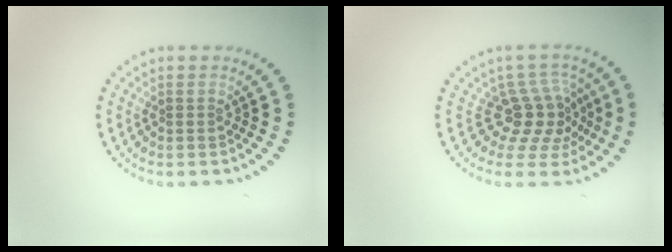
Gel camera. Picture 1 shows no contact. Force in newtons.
{"total": 3.9, "press": 2.8, "slide": 2.7}